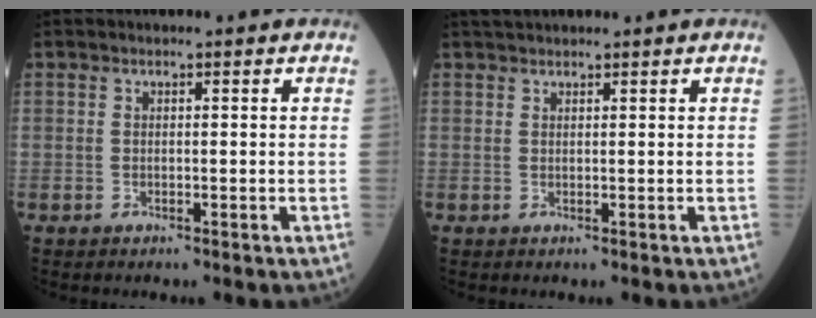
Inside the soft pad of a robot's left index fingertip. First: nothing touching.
{"total": 2.7, "force": [2.6, 0.1, 0.9], "torque": [-0.012, 0.027, 0.046]}